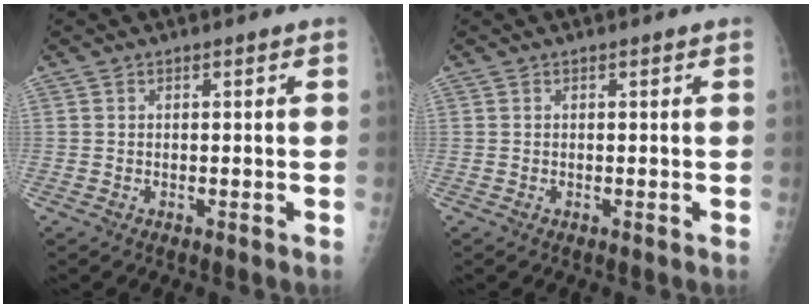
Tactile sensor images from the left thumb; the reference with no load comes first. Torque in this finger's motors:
{"motor_torque": [0.01, 0.01, 0.04, -0.04, 0.00]}